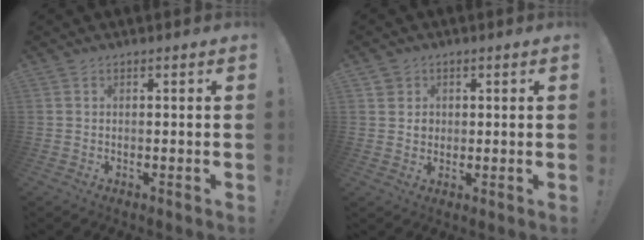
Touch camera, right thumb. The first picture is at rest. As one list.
[{"total": 3.5, "force": [0.8, 3.3, 0.7], "torque": [-0.005, -0.002, 0.015]}]